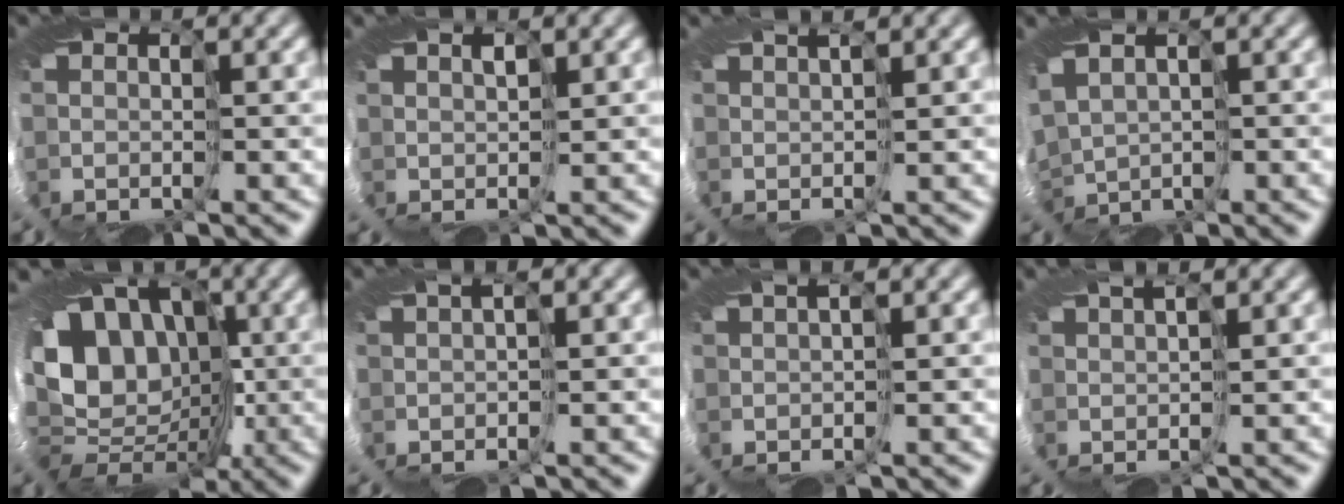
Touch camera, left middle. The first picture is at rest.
{"total": 2.6, "force": [1.1, -1.9, -1.3], "torque": [0.032, 0.010, 0.002]}
{"total": 2.9, "force": [1.9, -2.1, -0.7], "torque": [0.025, 0.027, 0.001]}
{"total": 1.1, "force": [0.1, 0.6, 0.9], "torque": [-0.015, -0.002, -0.018]}
{"total": 11.6, "force": [2.5, 9.5, 6.1], "torque": [-0.082, 0.030, -0.012]}
{"total": 2.2, "force": [0.0, -2.0, -0.8], "torque": [0.034, 0.008, -0.005]}
{"total": 2.1, "force": [0.2, -2.0, -0.7], "torque": [0.031, 0.012, -0.003]}
{"total": 2.7, "force": [1.4, -2.2, -0.8], "torque": [0.029, 0.023, -0.002]}